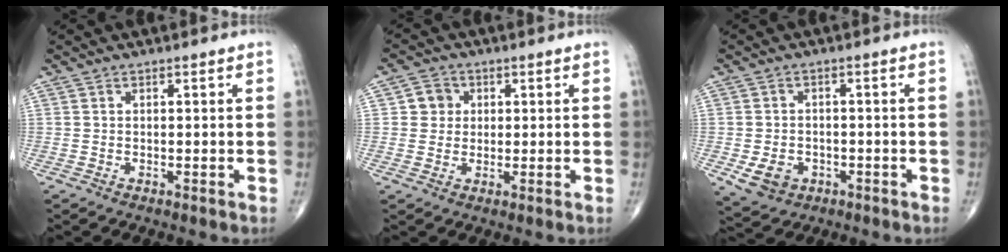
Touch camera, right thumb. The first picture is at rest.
{"total": 4.0, "force": [0.8, 3.8, 1.0], "torque": [0.010, 0.003, 0.007]}
{"total": 5.7, "force": [-2.1, 4.5, 2.8], "torque": [-0.044, 0.007, -0.024]}